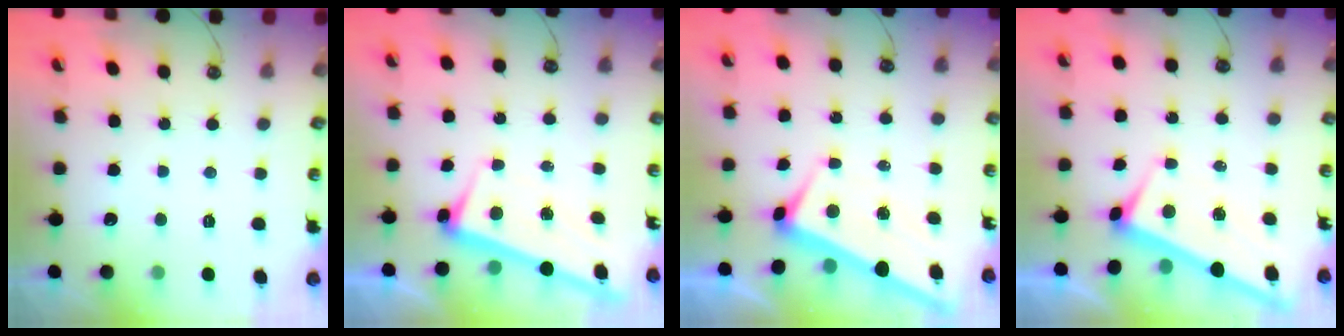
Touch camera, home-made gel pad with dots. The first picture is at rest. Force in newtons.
{"total": 2.6, "press": 2.5, "slide": 0.9}
{"total": 2.8, "press": 2.8, "slide": 0.6}
{"total": 3.0, "press": 3.0, "slide": 0.0}